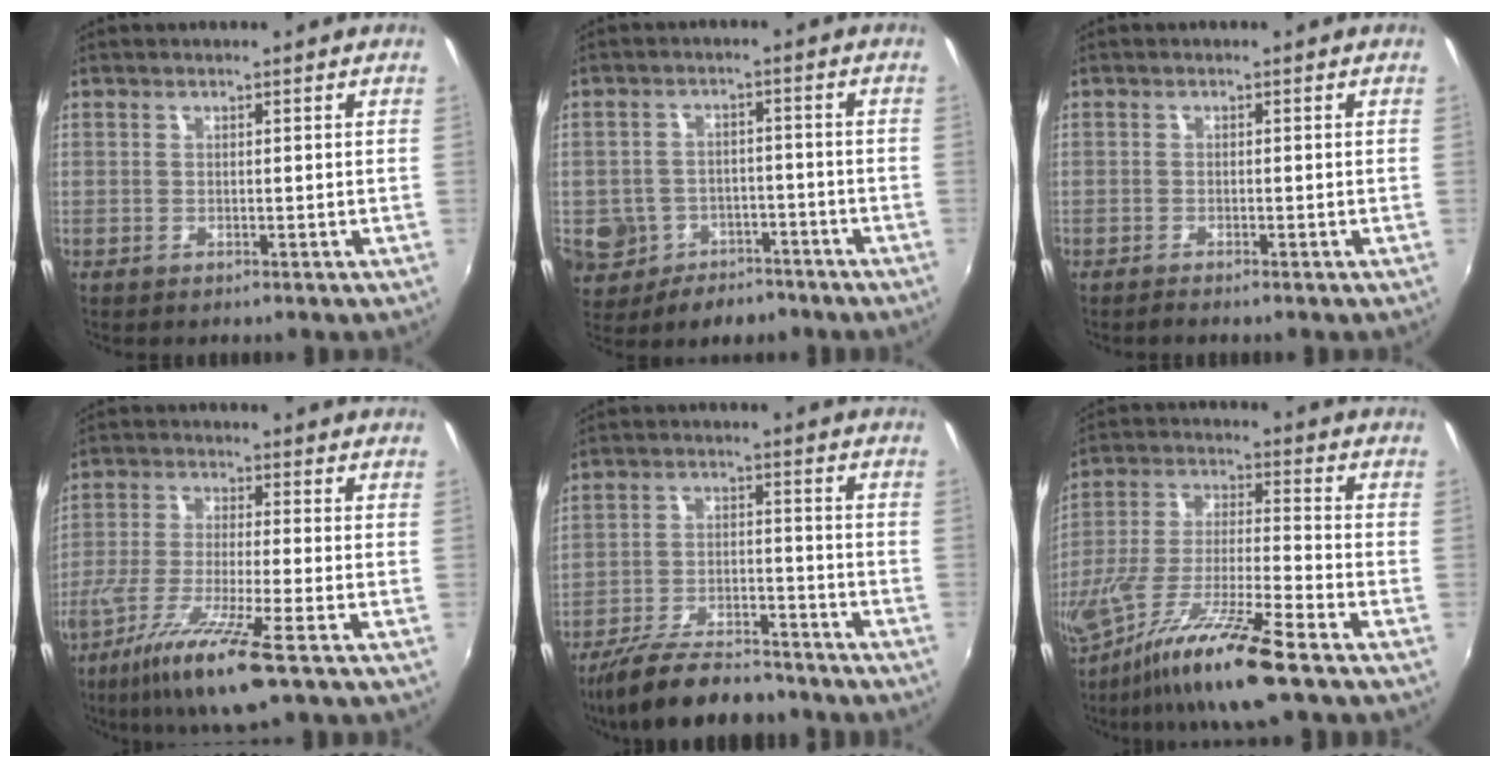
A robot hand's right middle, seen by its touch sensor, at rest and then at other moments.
{"total": 11.5, "force": [-5.4, 9.3, 3.9], "torque": [-0.119, 0.017, -0.062]}
{"total": 1.0, "force": [-1.0, 0.0, 0.3], "torque": [-0.010, -0.004, -0.018]}
{"total": 13.1, "force": [-7.5, 1.1, 10.7], "torque": [-0.224, -0.035, -0.143]}
{"total": 16.1, "force": [-13.6, 4.7, 7.4], "torque": [-0.157, -0.017, -0.214]}
{"total": 17.0, "force": [-11.1, 1.0, 12.9], "torque": [-0.259, -0.040, -0.203]}